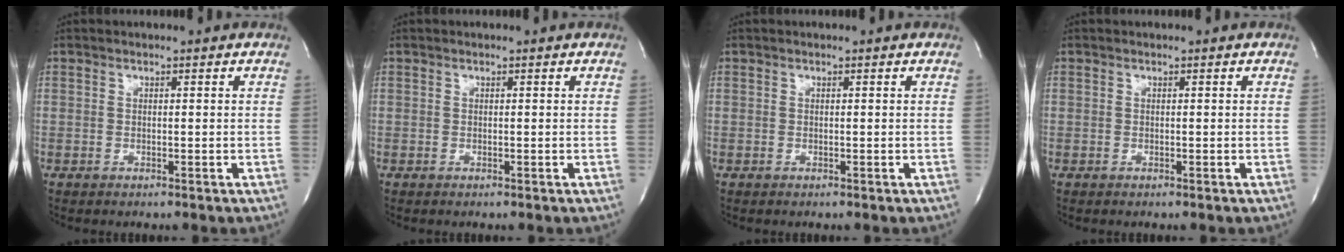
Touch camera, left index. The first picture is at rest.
{"total": 0.0}
{"total": 0.0}
{"total": 0.0}